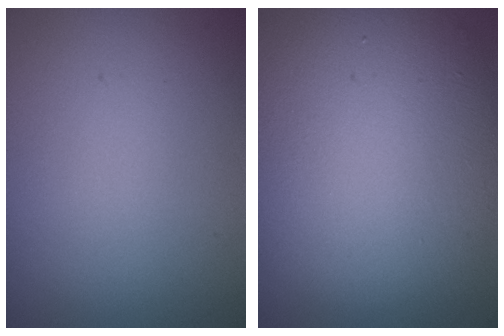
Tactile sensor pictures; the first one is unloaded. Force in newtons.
{"total": 12.9, "press": 12.8, "slide": 1.4}